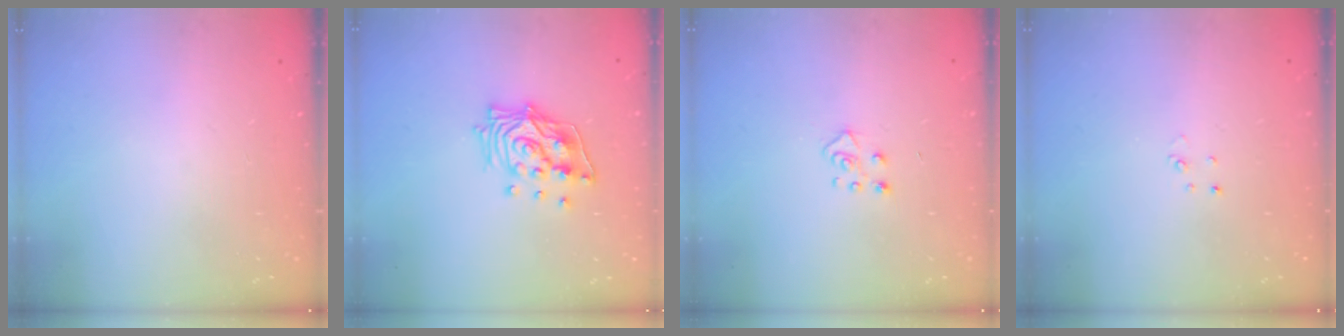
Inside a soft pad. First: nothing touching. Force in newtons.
{"total": 13.5, "press": 13.5, "slide": 1.6}
{"total": 5.5, "press": 5.5, "slide": 0.5}
{"total": 2.0, "press": 2.0, "slide": 0.2}